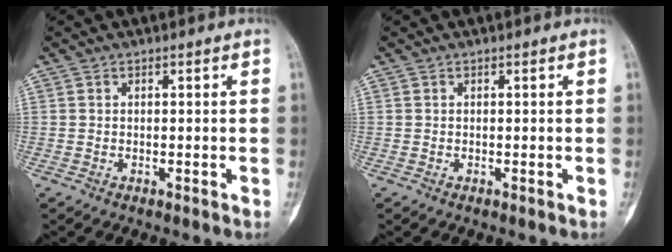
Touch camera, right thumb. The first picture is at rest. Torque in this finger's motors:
{"motor_torque": [0.05, -0.05, 0.08, 0.00, 0.02]}